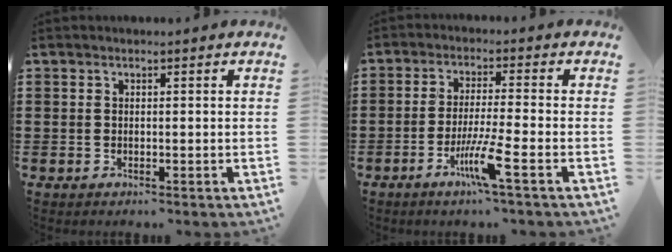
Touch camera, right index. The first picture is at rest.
{"total": 6.7, "force": [-3.3, -0.1, 5.8], "torque": [-0.114, -0.014, -0.062]}